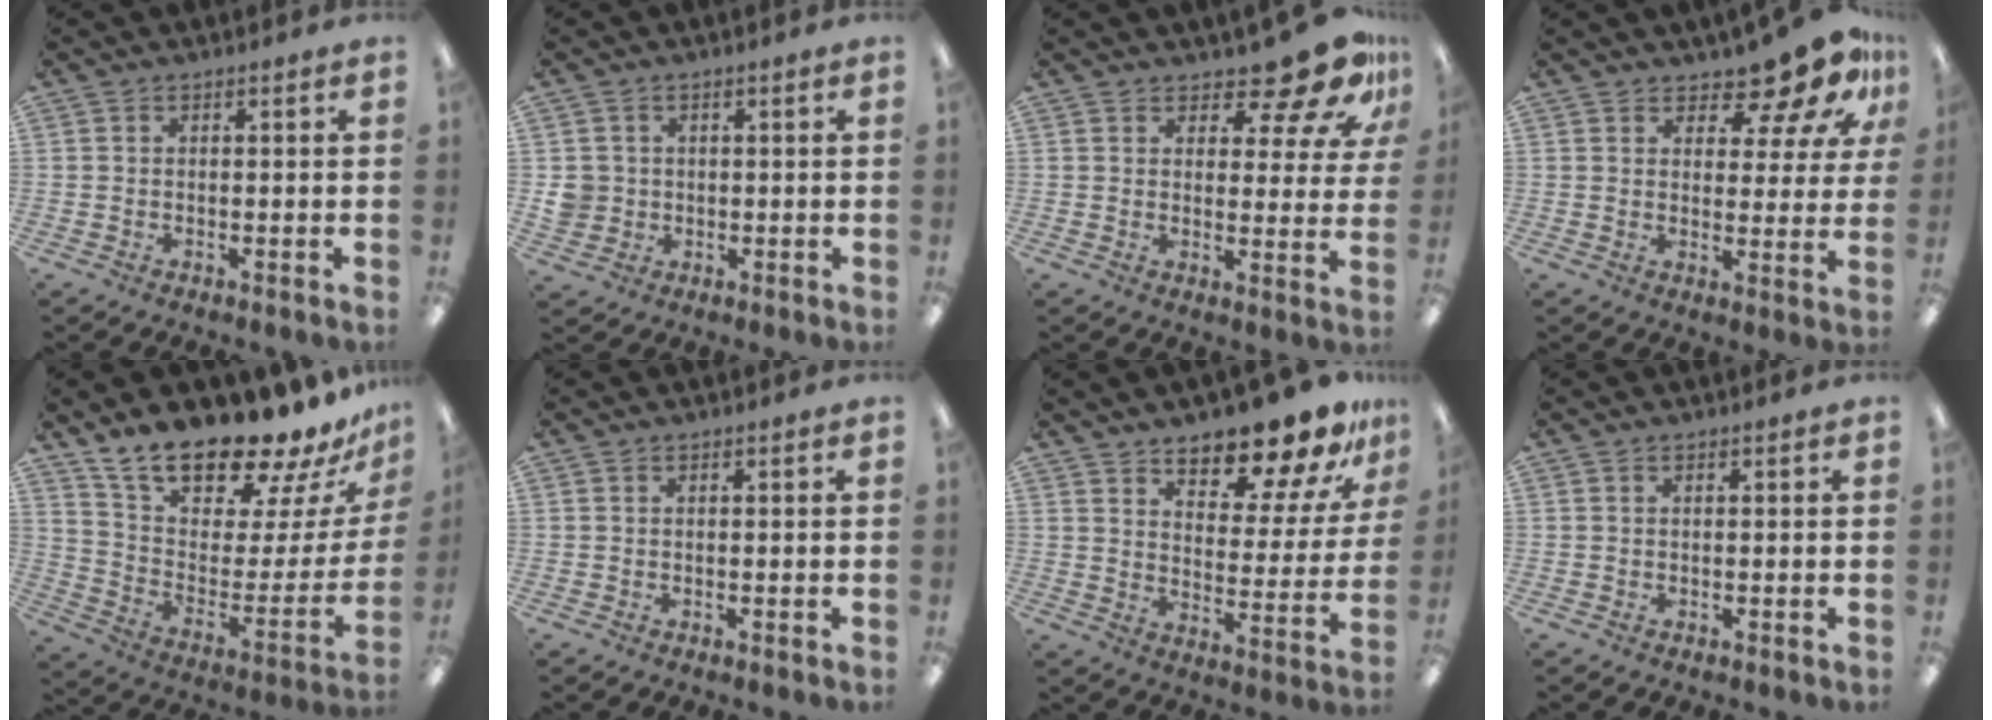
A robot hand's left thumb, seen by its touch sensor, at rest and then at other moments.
{"total": 4.4, "force": [0.4, 4.3, 0.8], "torque": [-0.015, 0.008, 0.010]}
{"total": 12.1, "force": [9.3, 4.7, 6.3], "torque": [-0.080, -0.065, 0.162]}
{"total": 12.4, "force": [9.8, 4.6, 5.9], "torque": [-0.080, -0.070, 0.171]}
{"total": 20.1, "force": [17.9, 5.1, 7.7], "torque": [-0.122, -0.152, 0.306]}
{"total": 0.0}
{"total": 15.8, "force": [13.7, 4.4, 6.3], "torque": [-0.096, -0.108, 0.233]}
{"total": 0.0}